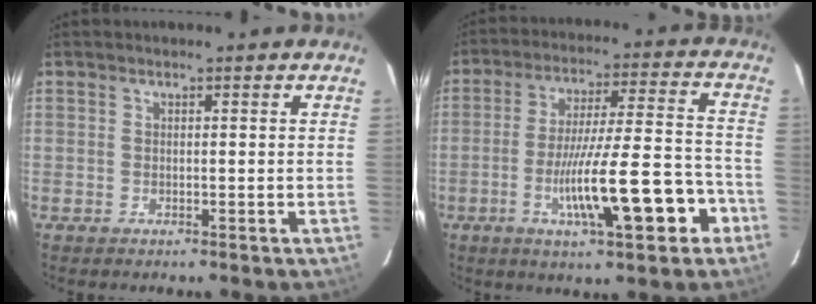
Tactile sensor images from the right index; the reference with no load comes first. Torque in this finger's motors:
{"motor_torque": [1.18, -0.95, 0.50, 0.21]}